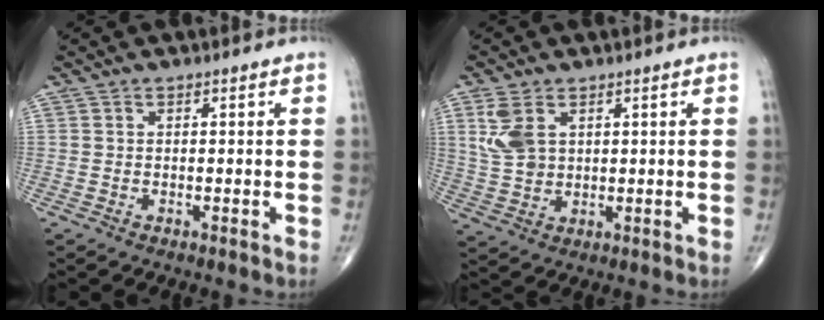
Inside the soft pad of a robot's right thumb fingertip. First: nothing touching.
{"total": 6.6, "force": [2.6, 4.2, 4.4], "torque": [-0.091, -0.006, 0.060]}